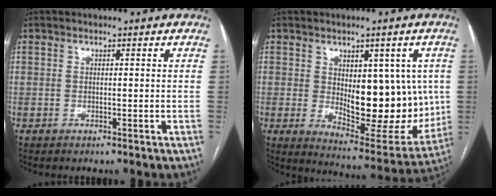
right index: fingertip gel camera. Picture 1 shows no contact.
{"total": 15.4, "force": [0.8, 7.1, 13.6], "torque": [-0.181, -0.009, 0.032]}